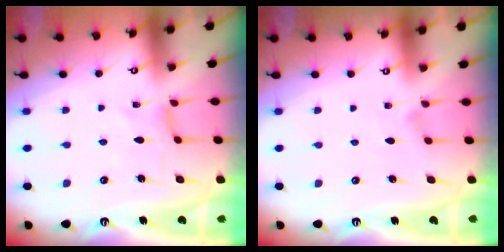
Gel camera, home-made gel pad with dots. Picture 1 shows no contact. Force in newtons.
{"total": 1.0, "press": 1.0, "slide": 0.3}